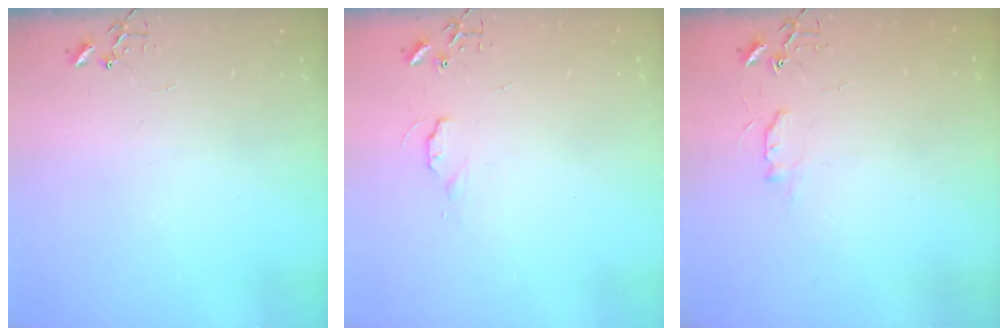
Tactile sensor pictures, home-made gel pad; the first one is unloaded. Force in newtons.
{"total": 3.6, "press": 3.6, "slide": 0.4}
{"total": 5.6, "press": 5.6, "slide": 0.7}